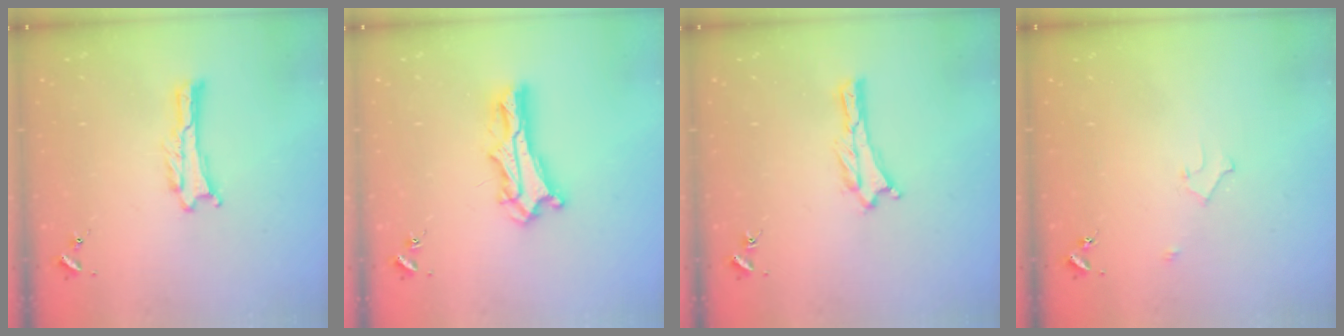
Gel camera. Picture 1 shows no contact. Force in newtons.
{"total": 6.8, "press": 6.8, "slide": 0.6}
{"total": 0.0}
{"total": 2.2, "press": 2.2, "slide": 0.2}